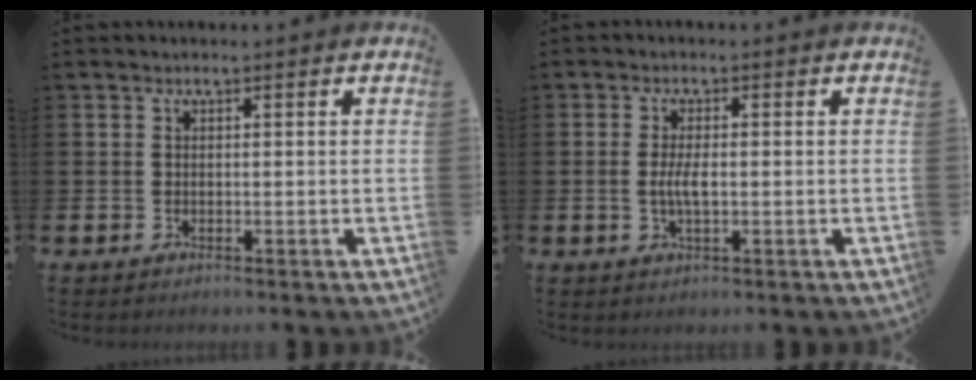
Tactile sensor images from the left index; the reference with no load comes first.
{"total": 2.9, "force": [-0.2, 1.0, 2.7], "torque": [-0.052, -0.004, -0.008]}